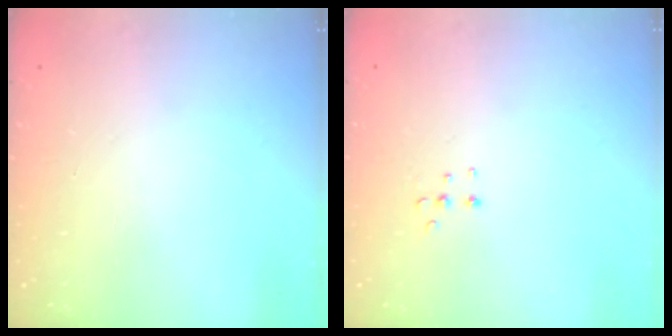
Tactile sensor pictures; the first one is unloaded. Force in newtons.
{"total": 3.6, "press": 3.5, "slide": 0.9}